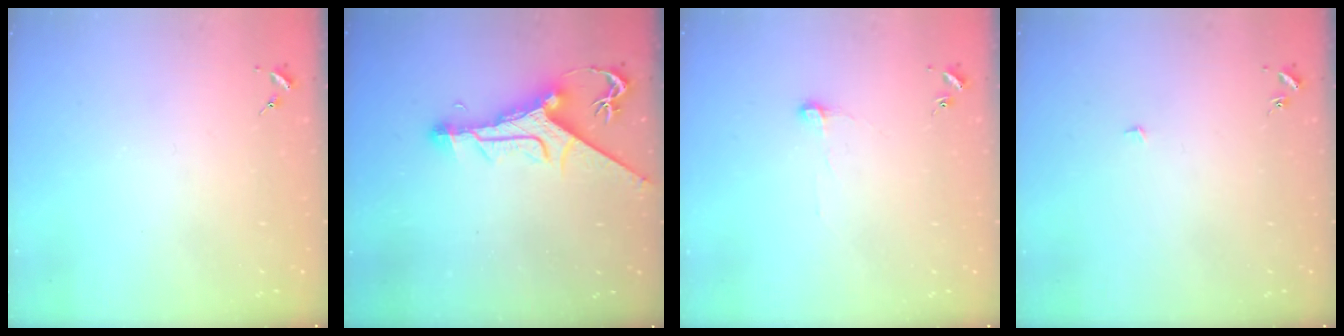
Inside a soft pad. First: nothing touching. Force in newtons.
{"total": 12.0, "press": 11.9, "slide": 1.4}
{"total": 4.9, "press": 4.9, "slide": 0.5}
{"total": 2.1, "press": 2.1, "slide": 0.1}